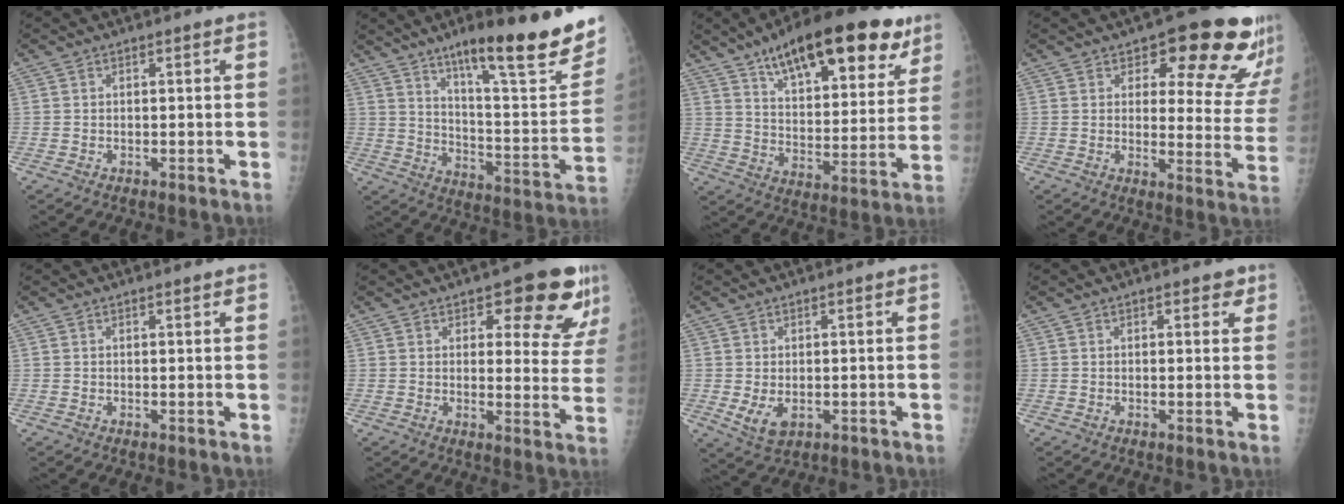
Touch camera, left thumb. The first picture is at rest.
{"total": 25.4, "force": [16.1, 4.4, 19.1], "torque": [-0.249, -0.070, 0.250]}
{"total": 25.9, "force": [16.0, 9.9, 17.8], "torque": [-0.232, -0.039, 0.243]}
{"total": 17.6, "force": [11.8, 6.9, 11.1], "torque": [-0.081, -0.071, 0.134]}
{"total": 1.0, "force": [0.8, 0.2, 0.7], "torque": [-0.007, 0.001, 0.009]}
{"total": 13.4, "force": [7.9, 5.5, 9.3], "torque": [-0.065, -0.044, 0.094]}
{"total": 4.6, "force": [-0.6, 2.9, 3.5], "torque": [-0.056, -0.012, 0.002]}
{"total": 2.4, "force": [1.4, 1.3, 1.5], "torque": [-0.003, -0.003, 0.015]}